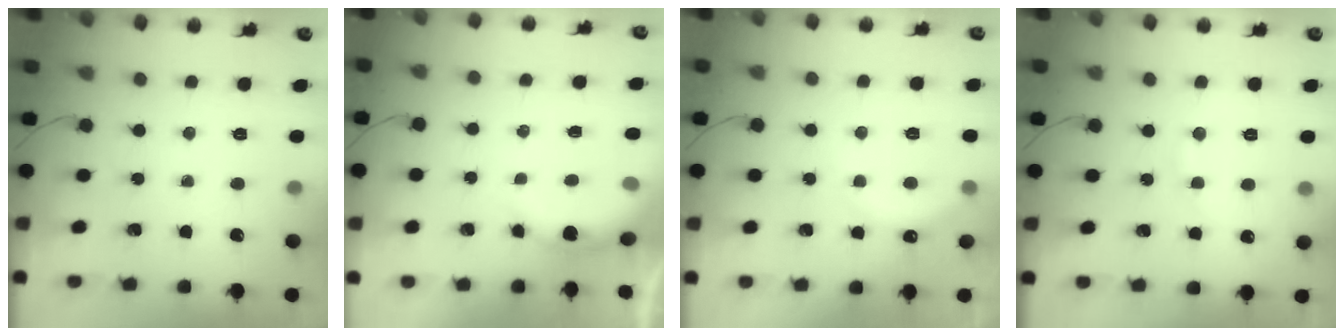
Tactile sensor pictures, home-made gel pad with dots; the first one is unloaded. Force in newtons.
{"total": 6.0, "press": 5.9, "slide": 1.2}
{"total": 6.1, "press": 6.0, "slide": 0.9}
{"total": 7.4, "press": 7.2, "slide": 1.6}